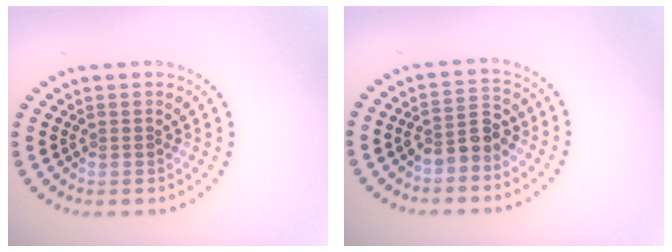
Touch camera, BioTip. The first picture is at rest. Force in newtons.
{"total": 2.7, "press": 2.4, "slide": 1.1}